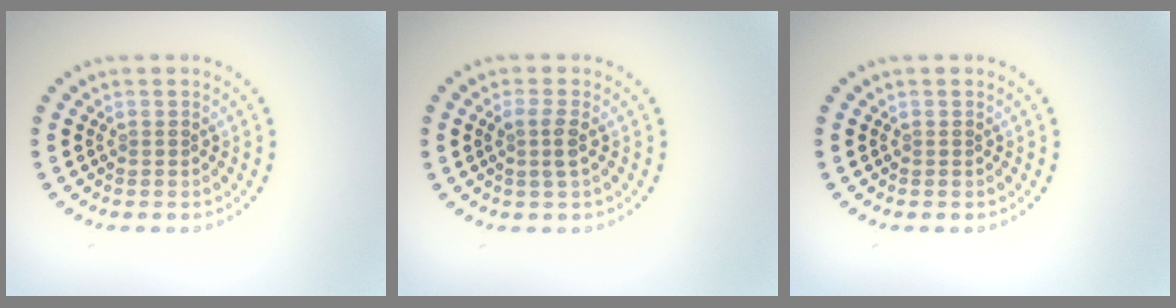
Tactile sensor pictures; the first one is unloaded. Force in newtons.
{"total": 1.6, "press": 1.4, "slide": 0.9}
{"total": 0.0}